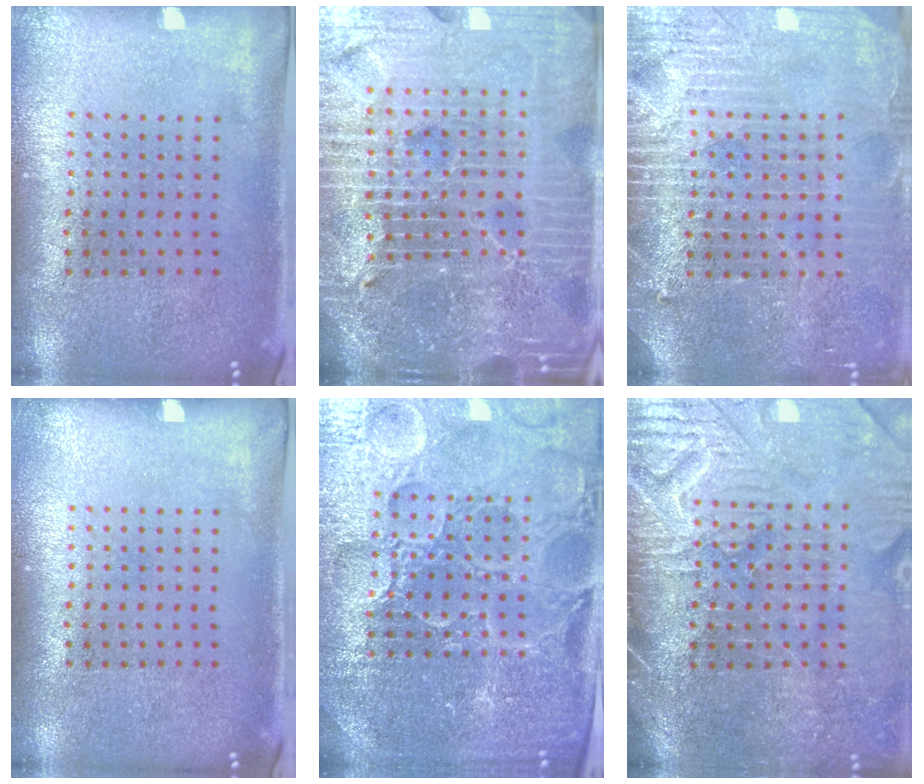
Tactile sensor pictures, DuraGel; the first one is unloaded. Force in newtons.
{"total": 7.1, "press": 6.2, "slide": 3.5}
{"total": 3.7, "press": 3.5, "slide": 1.4}
{"total": 0.0}
{"total": 5.5, "press": 5.1, "slide": 2.1}
{"total": 4.4, "press": 4.0, "slide": 2.0}